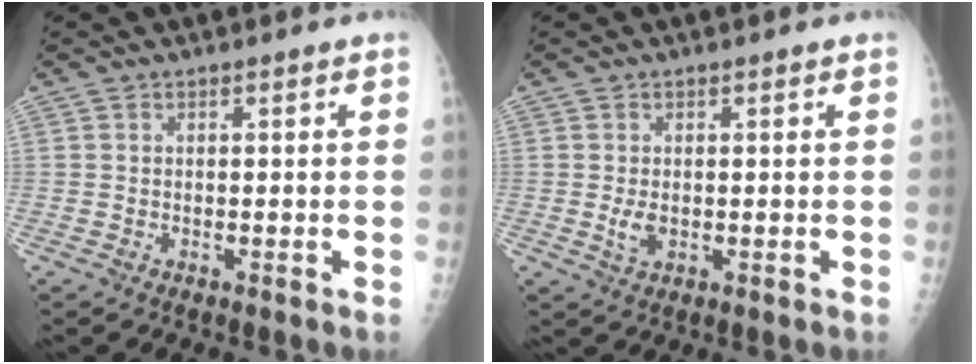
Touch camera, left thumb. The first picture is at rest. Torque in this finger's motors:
{"motor_torque": [0.57, 0.74, 0.51, -0.05, 0.03]}